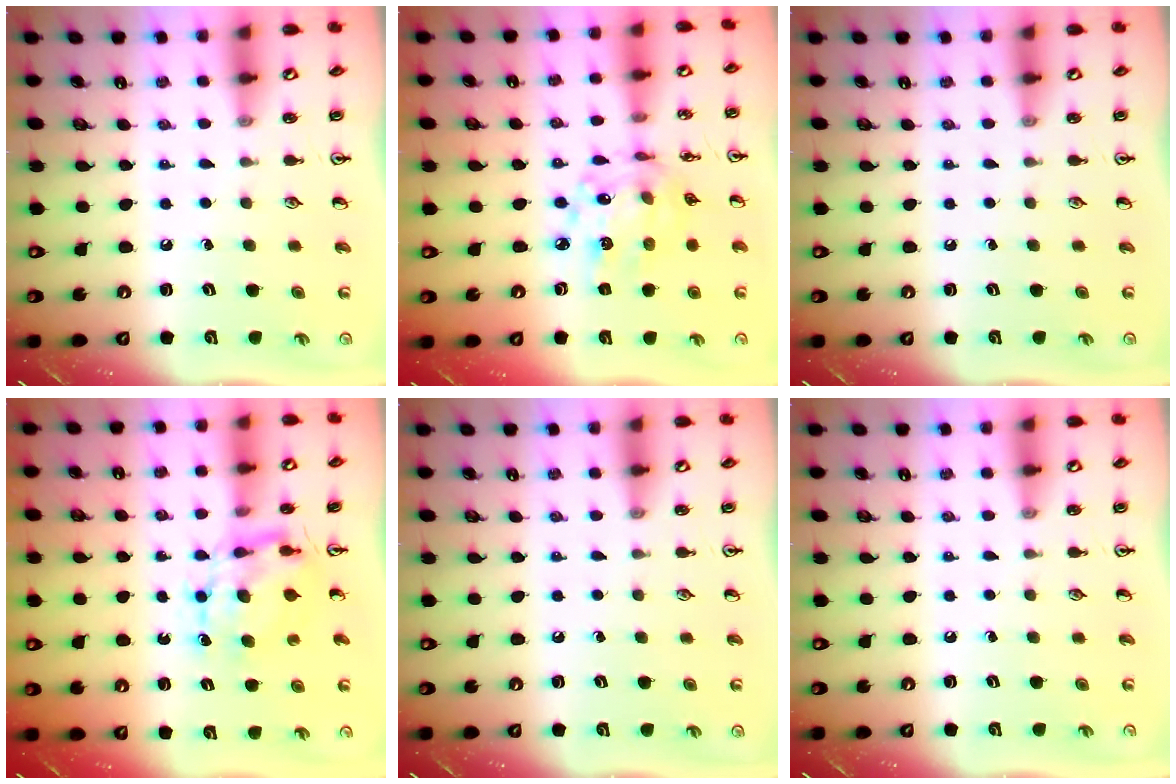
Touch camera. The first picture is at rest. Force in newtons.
{"total": 13.3, "press": 13.3, "slide": 0.9}
{"total": 0.0}
{"total": 6.8, "press": 6.8, "slide": 0.5}
{"total": 0.0}
{"total": 0.0}